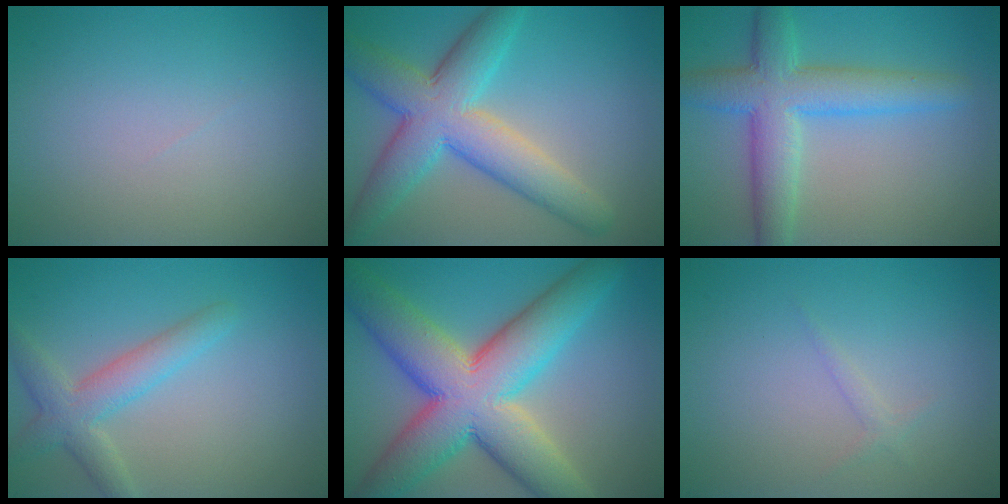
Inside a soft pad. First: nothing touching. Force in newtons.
{"total": 8.3, "press": 8.3, "slide": 0.2}
{"total": 6.4, "press": 6.4, "slide": 0.1}
{"total": 3.7, "press": 3.7, "slide": 0.3}
{"total": 13.3, "press": 13.3, "slide": 0.6}
{"total": 0.8, "press": 0.8, "slide": 0.1}